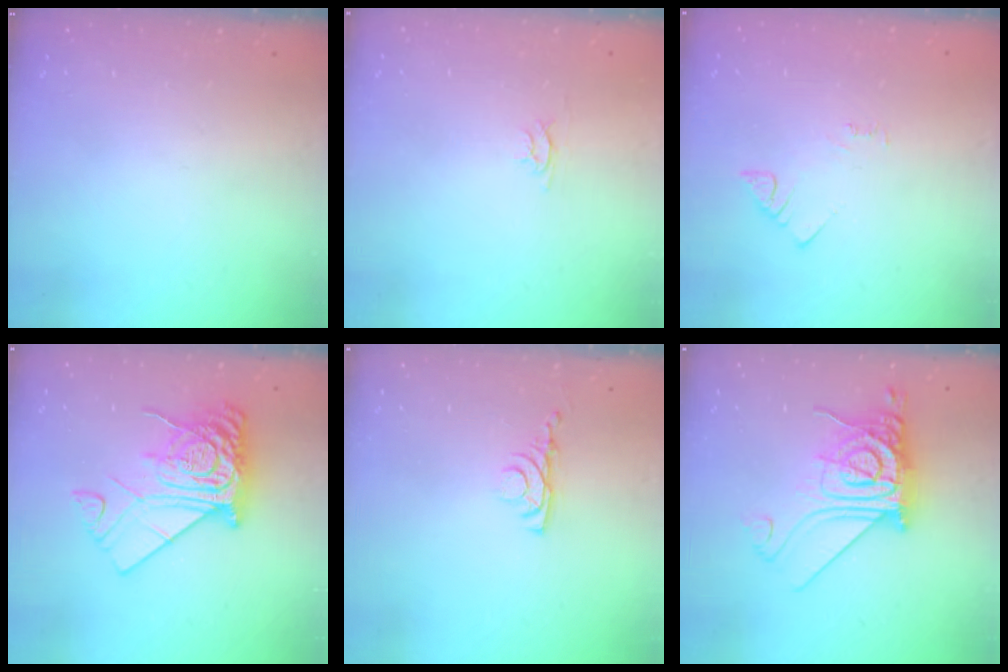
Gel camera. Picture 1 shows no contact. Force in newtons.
{"total": 2.4, "press": 2.4, "slide": 0.3}
{"total": 2.5, "press": 2.5, "slide": 0.4}
{"total": 15.6, "press": 15.5, "slide": 1.9}
{"total": 4.0, "press": 3.9, "slide": 0.6}
{"total": 20.3, "press": 20.2, "slide": 2.3}